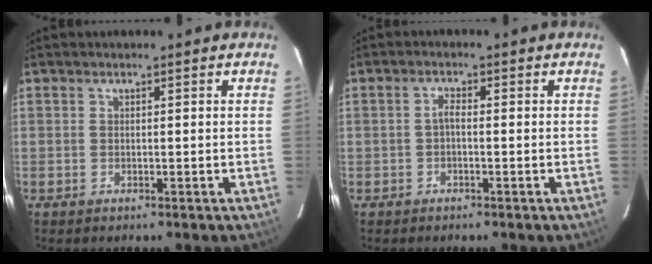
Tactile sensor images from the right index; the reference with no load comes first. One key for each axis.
{"total": 1.4, "fx": -0.5, "fy": 0.5, "fz": 1.2, "tx": -0.024, "ty": 0.006, "tz": -0.011}